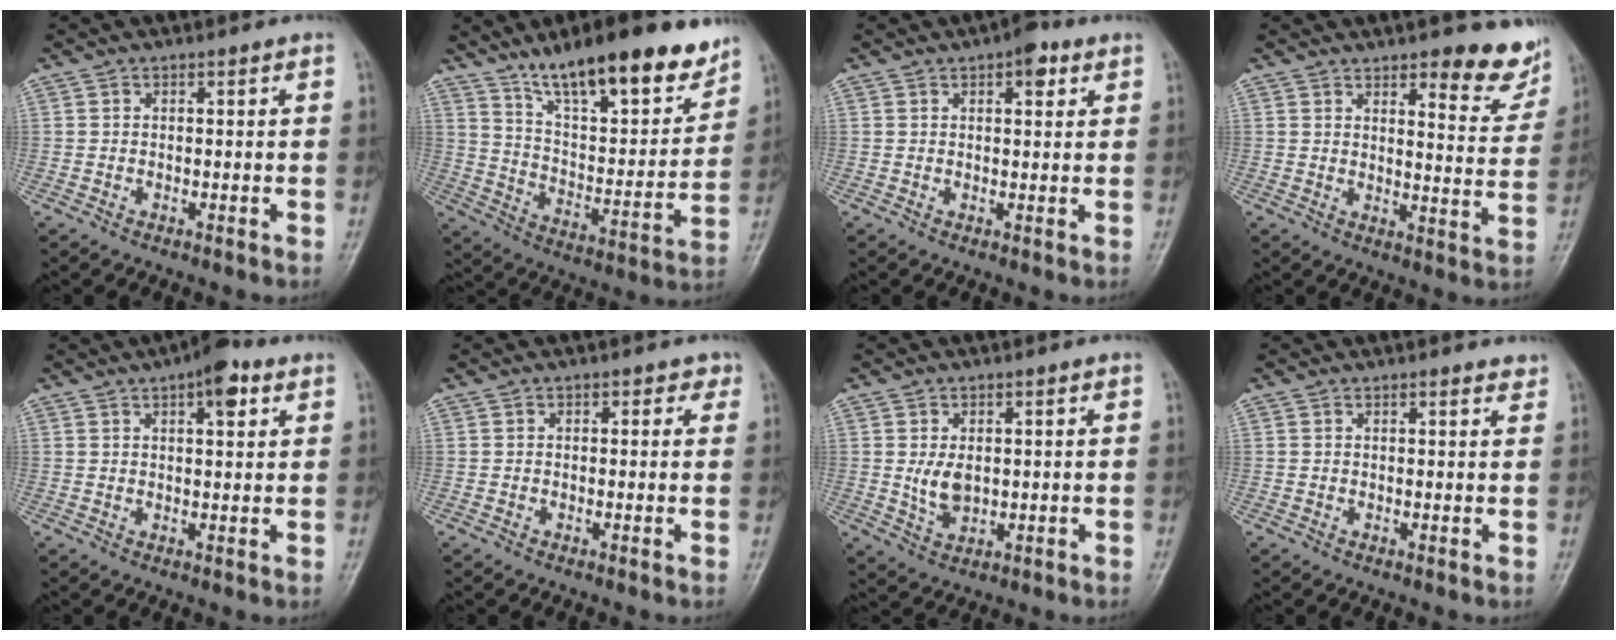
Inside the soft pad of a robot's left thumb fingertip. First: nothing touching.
{"total": 22.0, "force": [15.4, 6.6, 14.1], "torque": [-0.179, -0.067, 0.254]}
{"total": 4.2, "force": [2.1, 1.9, 3.1], "torque": [-0.027, -0.002, 0.023]}
{"total": 10.6, "force": [7.7, 3.4, 6.5], "torque": [-0.045, -0.054, 0.096]}
{"total": 6.6, "force": [3.3, 2.5, 5.1], "torque": [-0.056, -0.004, 0.040]}
{"total": 2.9, "force": [1.2, 1.9, 1.8], "torque": [-0.002, 0.001, 0.010]}
{"total": 4.6, "force": [0.5, 3.0, 3.5], "torque": [-0.054, -0.011, 0.016]}
{"total": 2.1, "force": [1.6, 0.7, 1.2], "torque": [-0.005, -0.004, 0.017]}